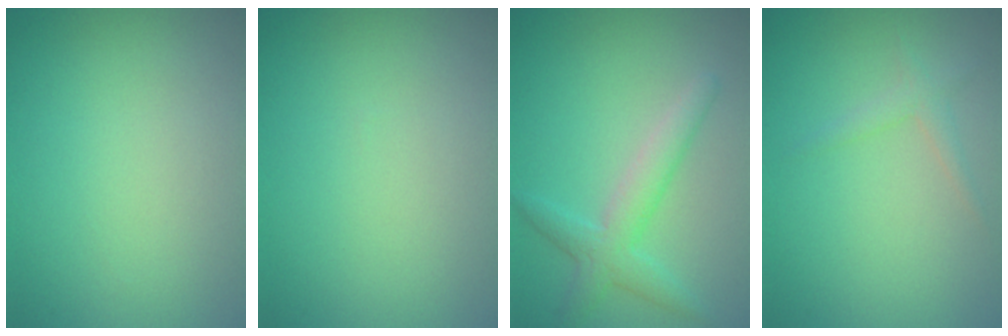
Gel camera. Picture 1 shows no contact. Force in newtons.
{"total": 0.0}
{"total": 3.0, "press": 3.0, "slide": 0.1}
{"total": 1.2, "press": 1.1, "slide": 0.1}